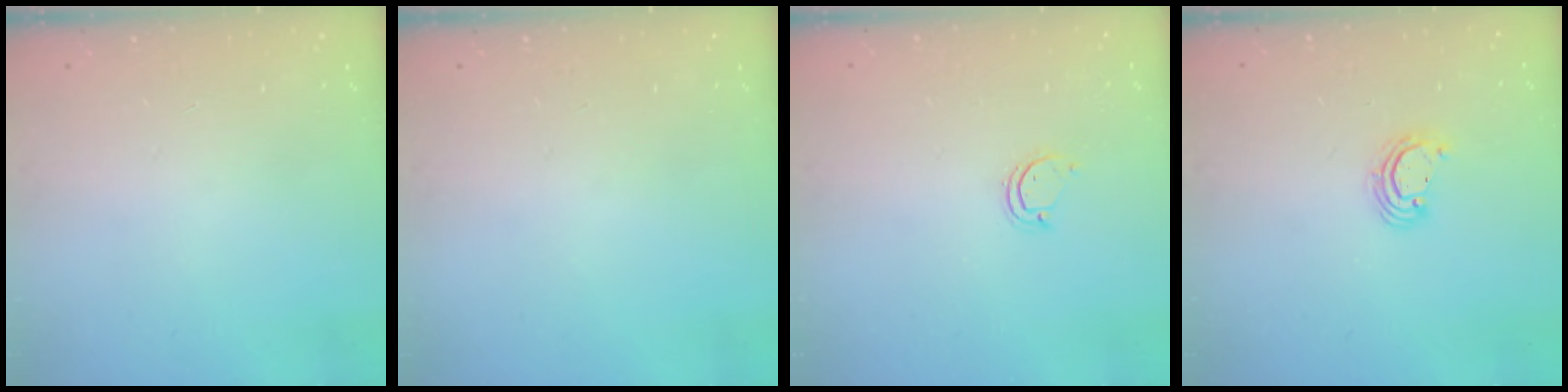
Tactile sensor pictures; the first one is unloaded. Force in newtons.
{"total": 0.0}
{"total": 3.0, "press": 3.0, "slide": 0.2}
{"total": 3.5, "press": 3.5, "slide": 0.3}